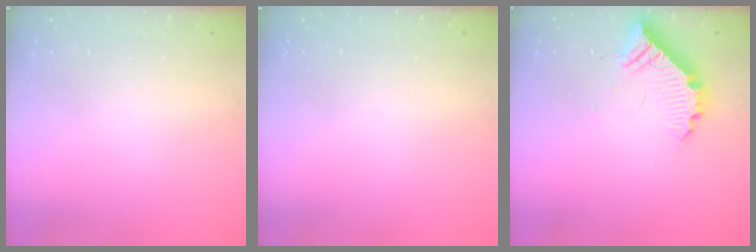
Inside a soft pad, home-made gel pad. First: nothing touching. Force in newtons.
{"total": 0.0}
{"total": 11.5, "press": 11.4, "slide": 0.8}